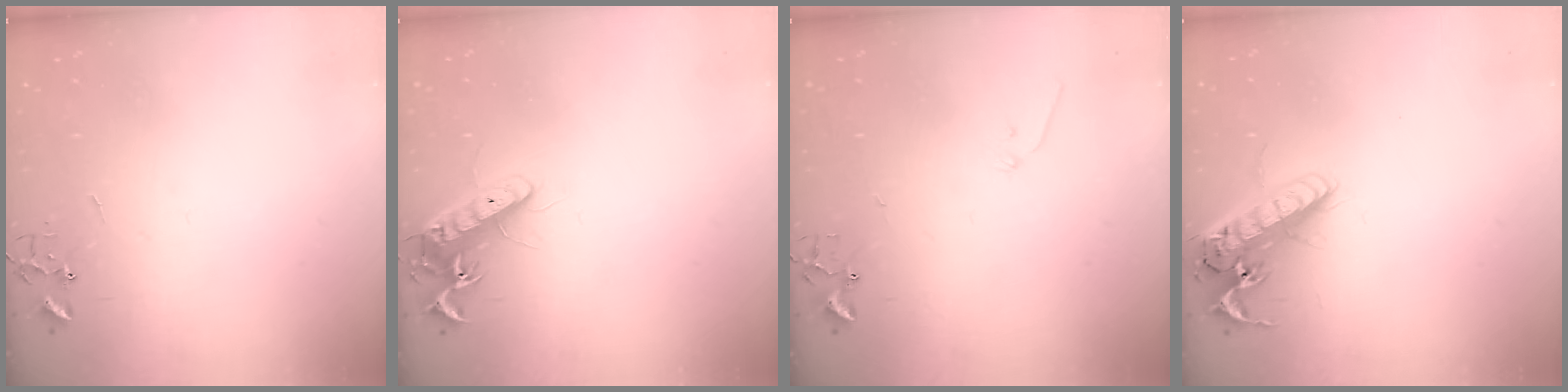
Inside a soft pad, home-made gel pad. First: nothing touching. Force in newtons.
{"total": 12.7, "press": 12.6, "slide": 1.5}
{"total": 6.3, "press": 6.3, "slide": 0.7}
{"total": 17.4, "press": 17.1, "slide": 3.3}